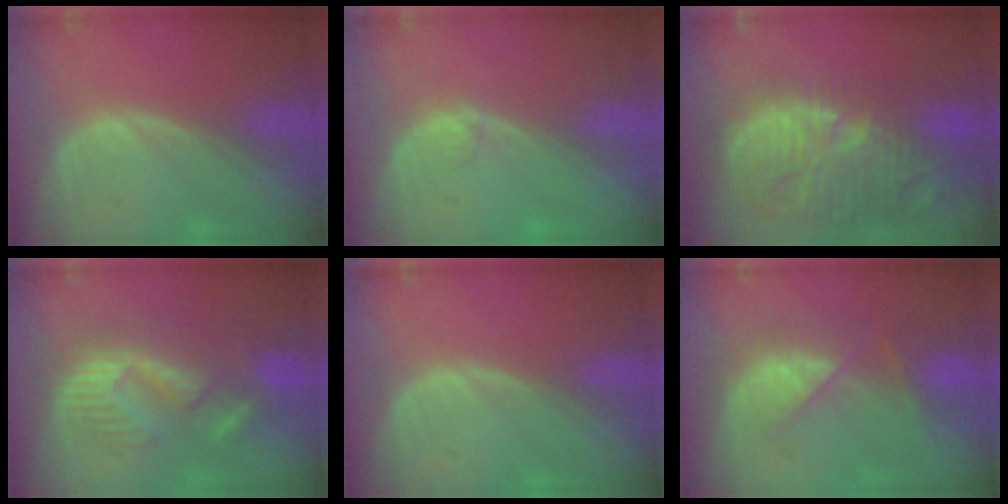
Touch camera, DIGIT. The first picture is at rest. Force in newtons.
{"total": 0.5, "press": 0.5, "slide": 0.2}
{"total": 15.4, "press": 13.4, "slide": 7.5}
{"total": 9.2, "press": 9.1, "slide": 1.7}
{"total": 0.0}
{"total": 7.5, "press": 6.8, "slide": 3.2}